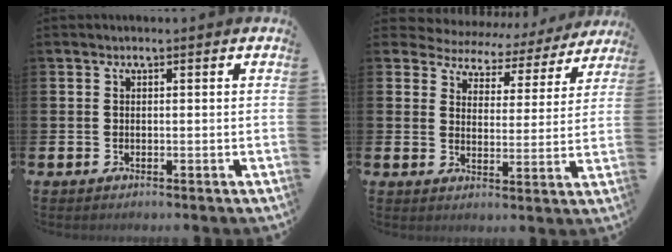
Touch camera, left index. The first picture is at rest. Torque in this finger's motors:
{"motor_torque": [1.26, -0.88, 0.26, 0.00]}